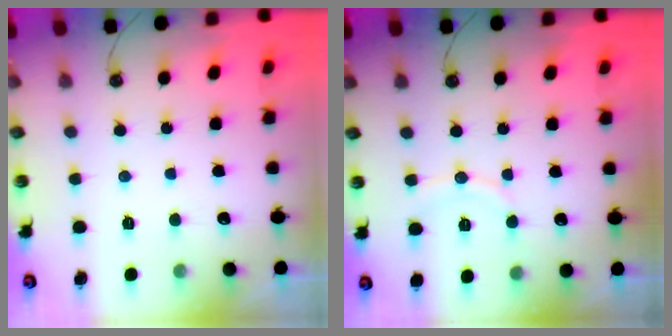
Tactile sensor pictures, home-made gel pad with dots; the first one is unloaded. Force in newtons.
{"total": 5.6, "press": 5.6, "slide": 0.6}